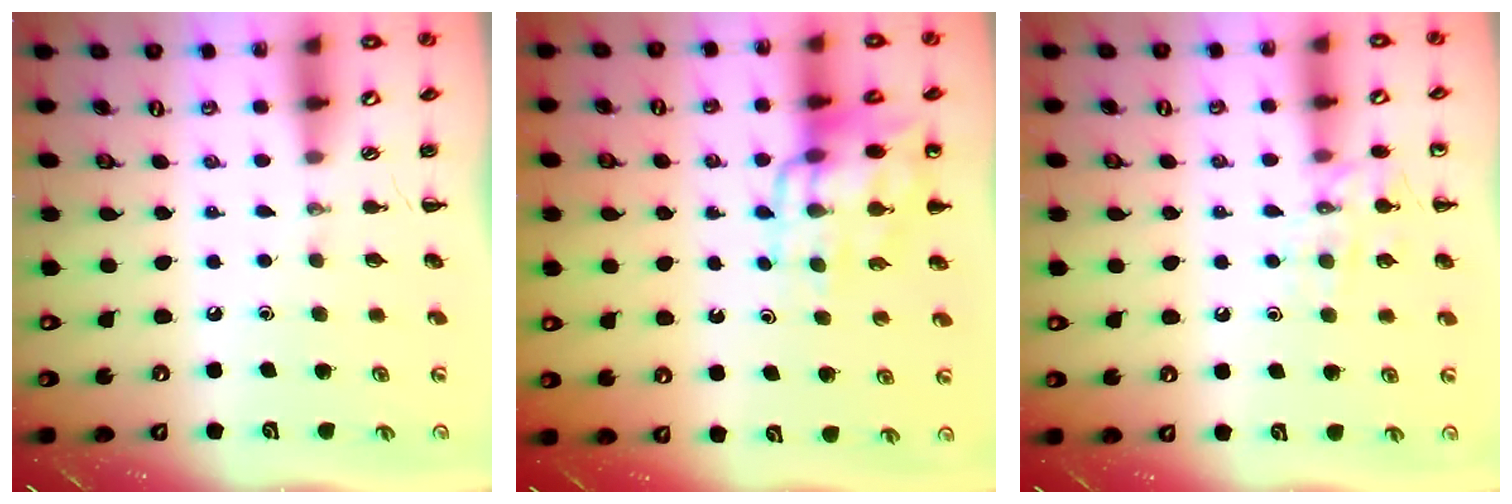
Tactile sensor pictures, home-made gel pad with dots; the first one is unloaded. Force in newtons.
{"total": 13.1, "press": 12.8, "slide": 2.9}
{"total": 9.9, "press": 9.9, "slide": 1.0}